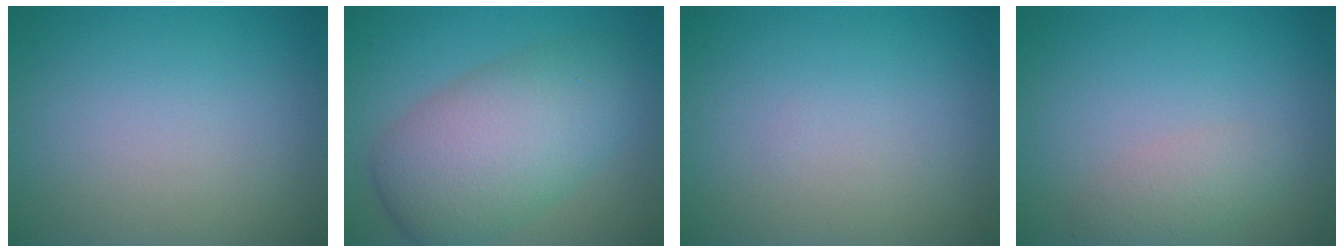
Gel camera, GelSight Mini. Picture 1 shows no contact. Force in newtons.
{"total": 8.4, "press": 8.4, "slide": 0.1}
{"total": 0.0}
{"total": 2.0, "press": 2.0, "slide": 0.0}